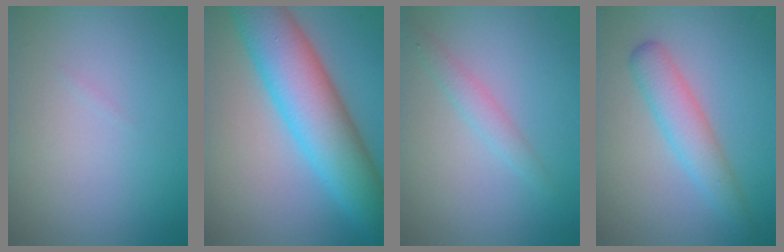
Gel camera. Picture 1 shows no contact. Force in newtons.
{"total": 8.5, "press": 8.5, "slide": 0.6}
{"total": 1.6, "press": 1.6, "slide": 0.0}
{"total": 3.2, "press": 3.2, "slide": 0.1}